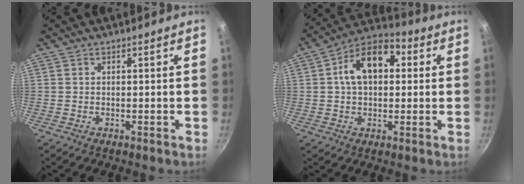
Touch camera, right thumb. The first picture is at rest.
{"total": 13.1, "force": [2.5, 8.6, 9.6], "torque": [-0.118, 0.027, 0.020]}